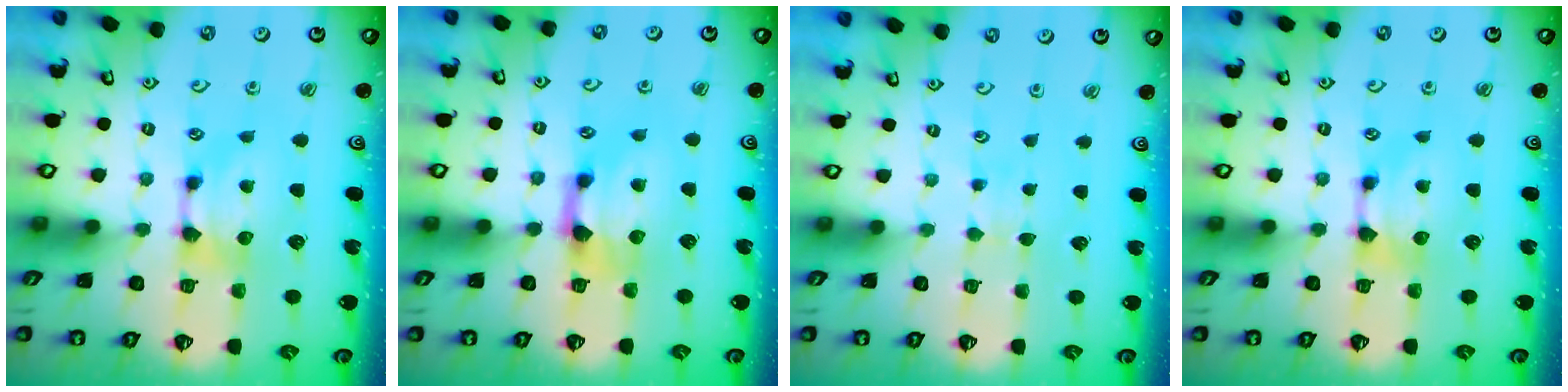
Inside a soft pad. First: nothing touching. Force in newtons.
{"total": 1.5, "press": 0.6, "slide": 1.4}
{"total": 3.1, "press": 3.1, "slide": 0.4}
{"total": 0.0}